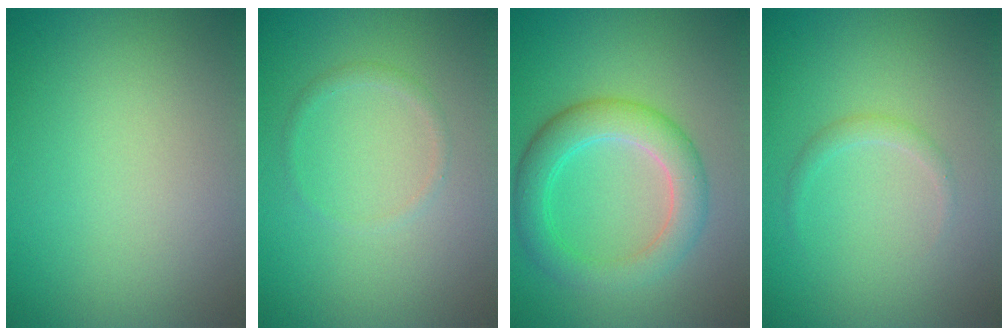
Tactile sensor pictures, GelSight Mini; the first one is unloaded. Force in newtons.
{"total": 0.9, "press": 0.9, "slide": 0.1}
{"total": 4.9, "press": 4.9, "slide": 0.2}
{"total": 1.0, "press": 1.0, "slide": 0.1}